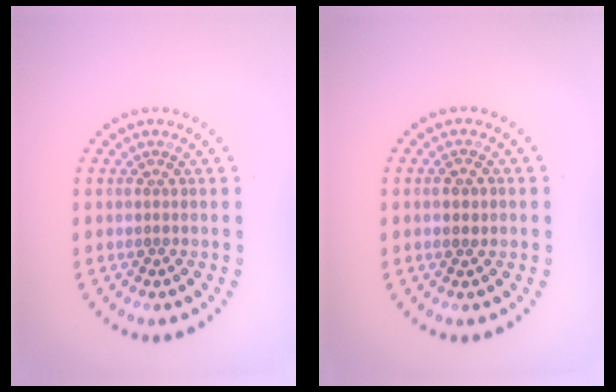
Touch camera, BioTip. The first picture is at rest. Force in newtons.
{"total": 0.9, "press": 0.9, "slide": 0.1}